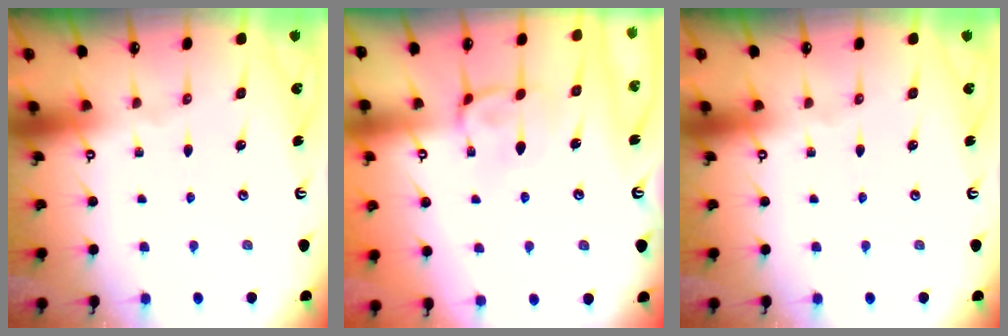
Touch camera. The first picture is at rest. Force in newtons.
{"total": 2.4, "press": 2.2, "slide": 1.1}
{"total": 0.0}